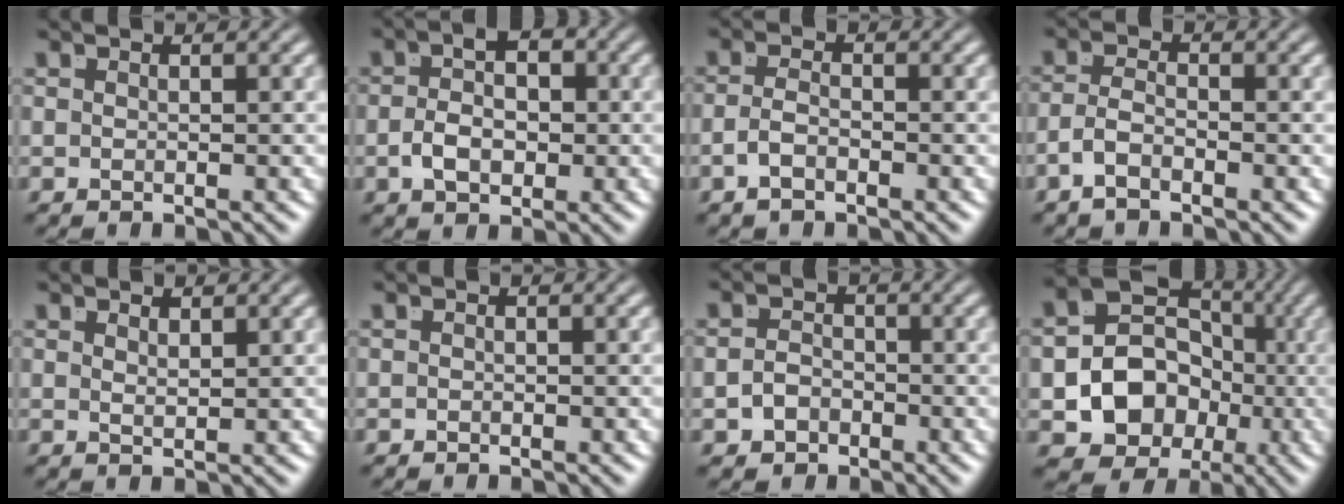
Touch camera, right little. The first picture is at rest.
{"total": 3.3, "force": [-0.6, 1.5, 2.9], "torque": [-0.038, -0.003, -0.008]}
{"total": 1.9, "force": [-1.4, 0.4, 1.3], "torque": [-0.027, -0.011, -0.019]}
{"total": 2.5, "force": [-1.5, 1.1, 1.6], "torque": [-0.037, -0.015, -0.023]}
{"total": 1.3, "force": [0.8, -1.0, 0.3], "torque": [-0.002, -0.010, 0.025]}
{"total": 0.6, "force": [-0.4, -0.5, -0.1], "torque": [0.003, -0.008, -0.002]}
{"total": 2.8, "force": [-1.5, 2.3, 0.5], "torque": [-0.016, -0.022, -0.020]}
{"total": 14.8, "force": [-1.6, 13.0, 7.0], "torque": [-0.174, -0.069, -0.015]}